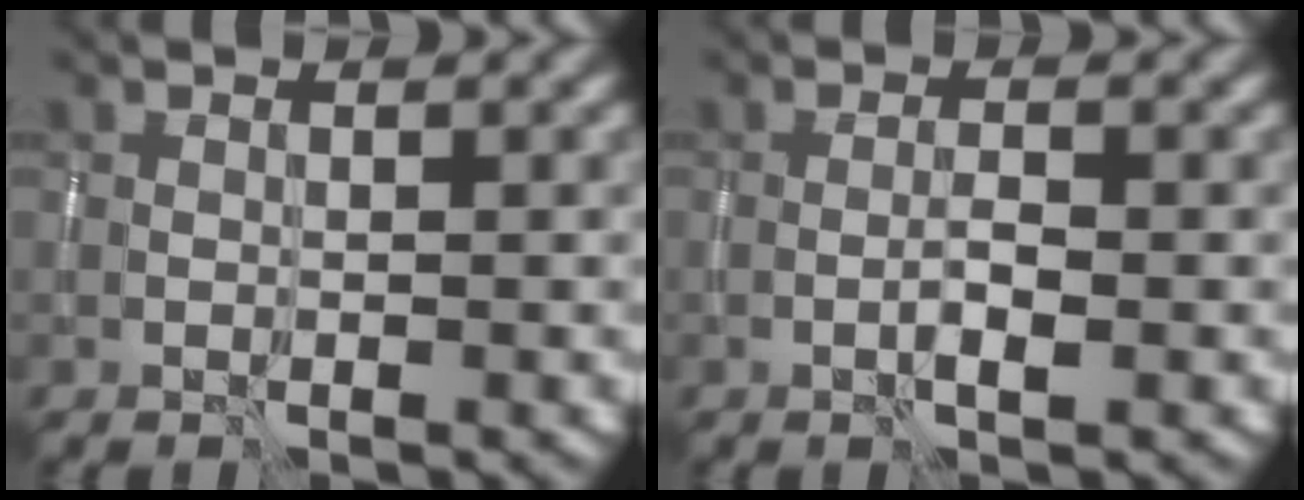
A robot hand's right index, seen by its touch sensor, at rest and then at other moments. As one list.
[{"total": 1.5, "force": [-0.7, 0.2, 1.3], "torque": [-0.025, 0.001, -0.014]}]